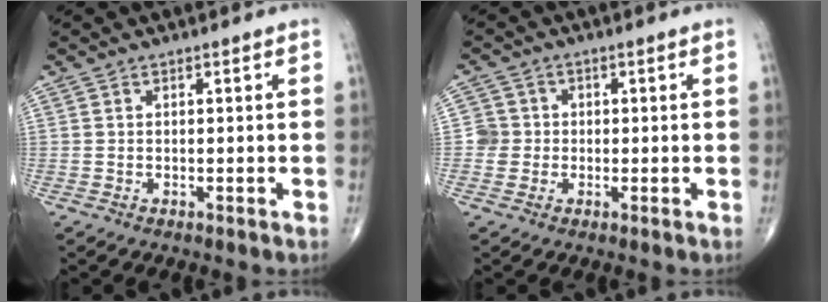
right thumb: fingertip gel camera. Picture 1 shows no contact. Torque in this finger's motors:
{"motor_torque": [-0.02, 0.17, 0.15, 0.03, 0.00]}